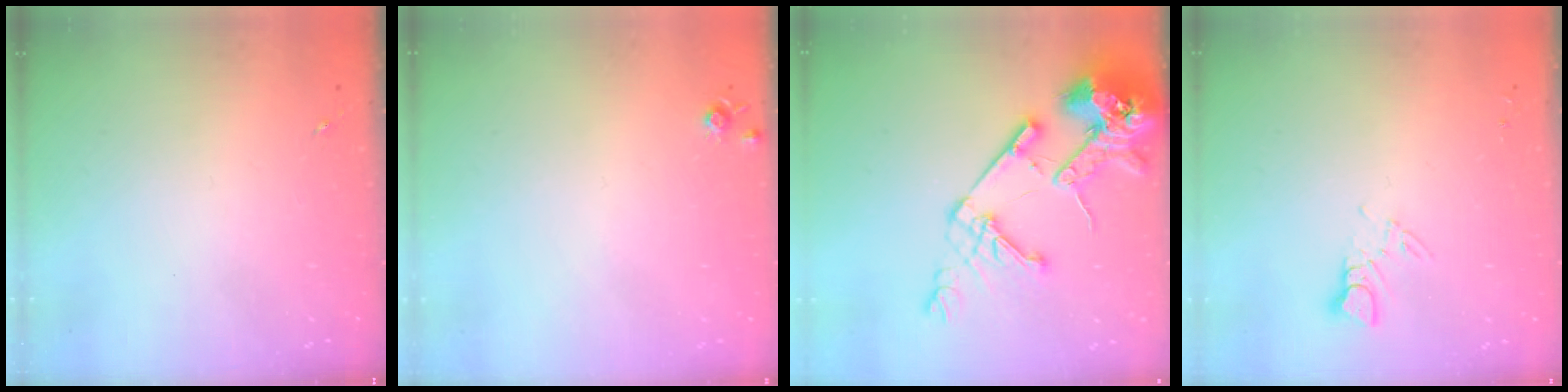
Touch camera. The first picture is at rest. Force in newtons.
{"total": 5.1, "press": 5.1, "slide": 0.7}
{"total": 18.4, "press": 18.2, "slide": 2.5}
{"total": 4.5, "press": 4.5, "slide": 0.5}